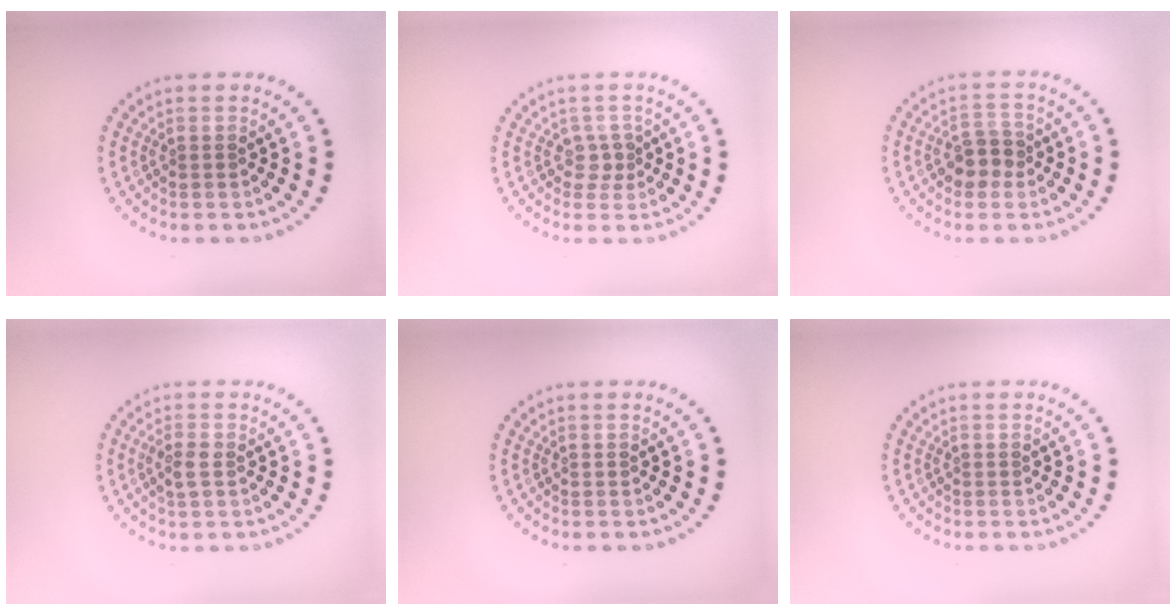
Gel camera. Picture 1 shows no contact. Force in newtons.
{"total": 1.4, "press": 1.1, "slide": 0.9}
{"total": 2.7, "press": 2.5, "slide": 0.9}
{"total": 1.8, "press": 1.7, "slide": 0.6}
{"total": 0.0}
{"total": 0.0}